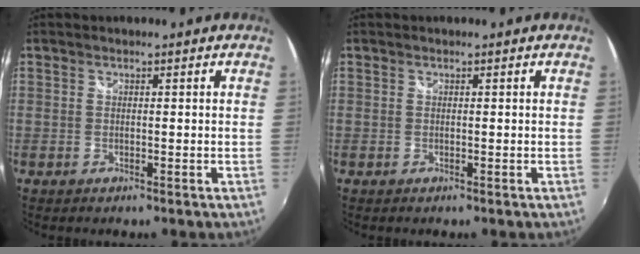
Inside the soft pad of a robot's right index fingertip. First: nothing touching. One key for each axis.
{"total": 0.0}